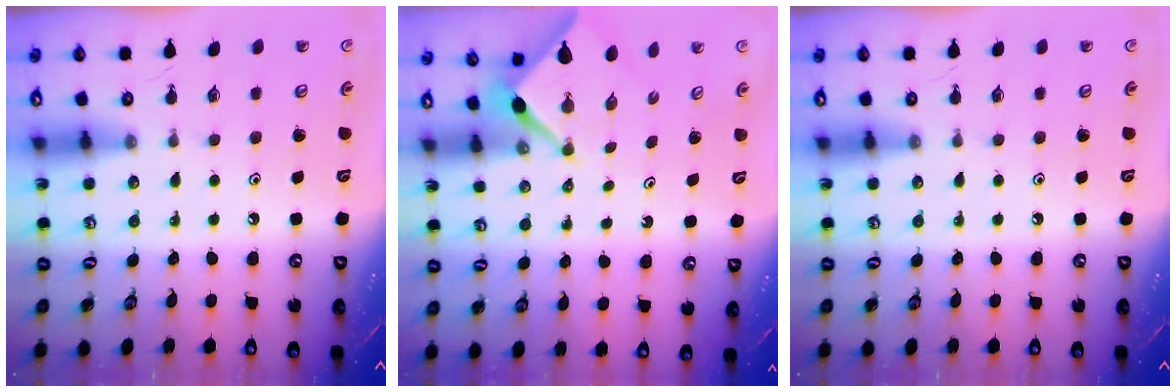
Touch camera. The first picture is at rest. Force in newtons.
{"total": 2.1, "press": 2.1, "slide": 0.3}
{"total": 0.0}